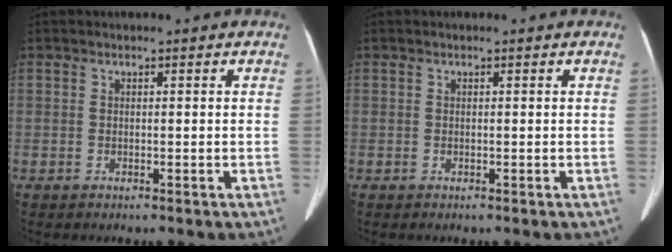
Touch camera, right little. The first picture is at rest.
{"total": 0.0}